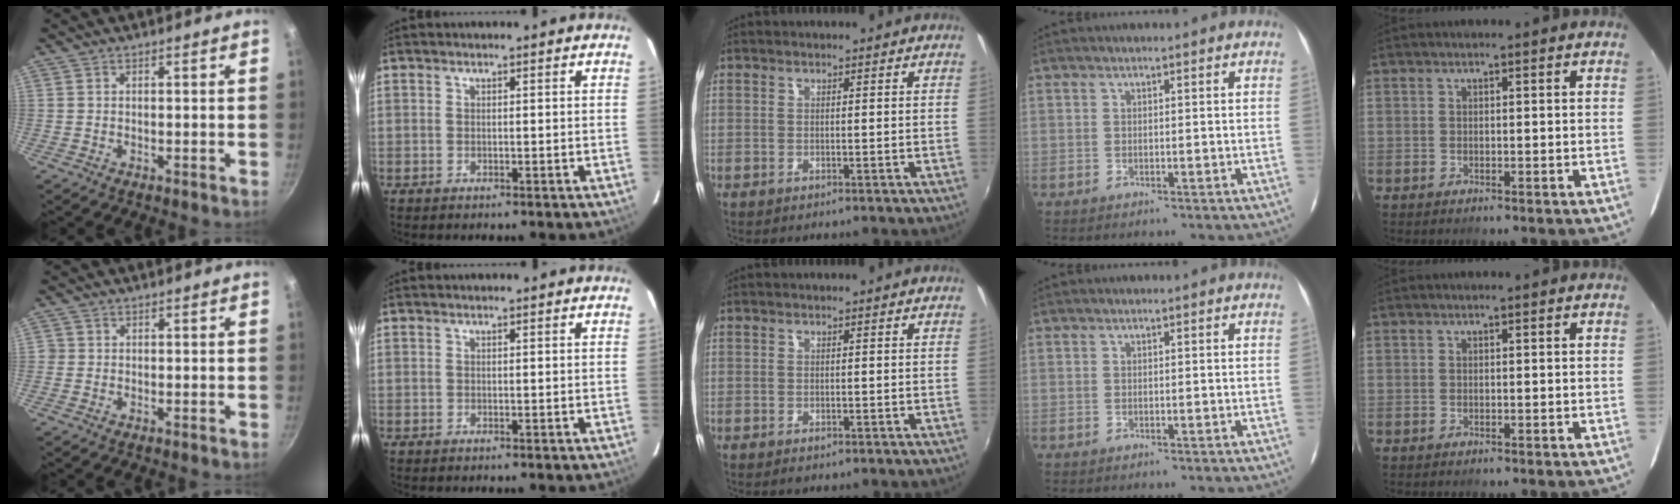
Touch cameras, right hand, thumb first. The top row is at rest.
{"thumb": {"total": 0.9, "force": [-0.2, 0.9, 0.2], "torque": [-0.001, 0.001, -0.005]}, "middle": {"total": 0.5, "force": [-0.4, 0.3, 0.2], "torque": [-0.004, -0.004, -0.008]}}